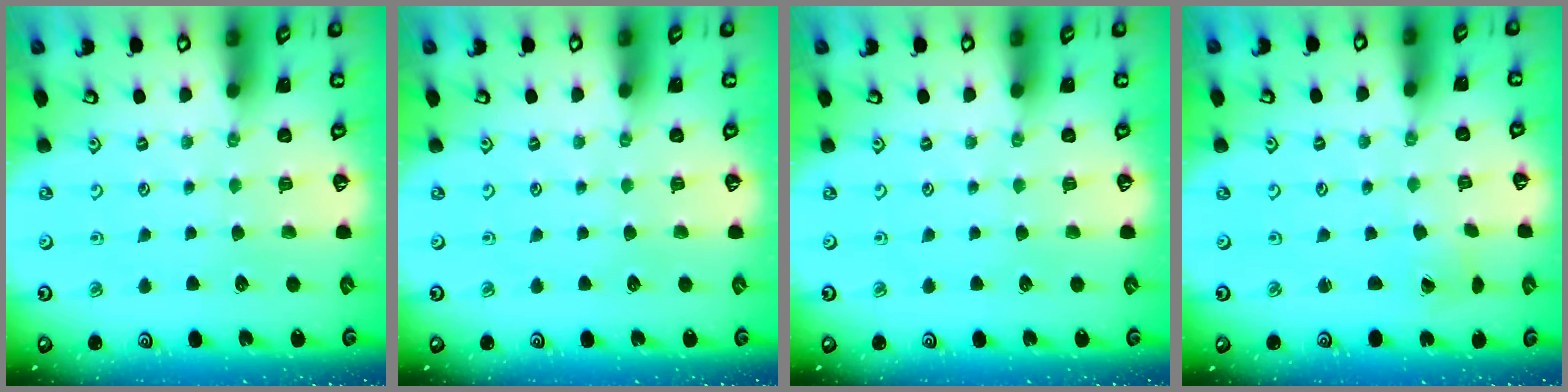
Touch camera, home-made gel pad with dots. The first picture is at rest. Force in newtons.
{"total": 0.0}
{"total": 0.0}
{"total": 0.6, "press": 0.6, "slide": 0.0}